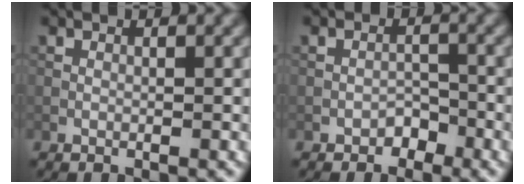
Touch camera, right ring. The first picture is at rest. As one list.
[{"total": 1.6, "force": [-1.1, 1.0, 0.4], "torque": [0.000, 0.006, -0.020]}]